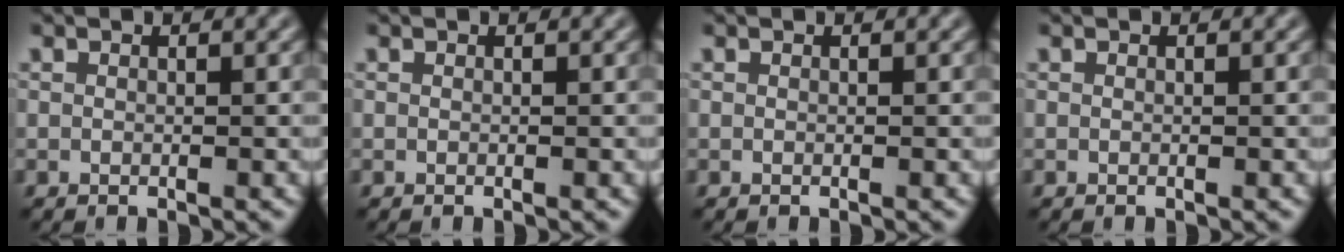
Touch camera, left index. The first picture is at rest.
{"total": 0.0}
{"total": 0.0}
{"total": 0.0}